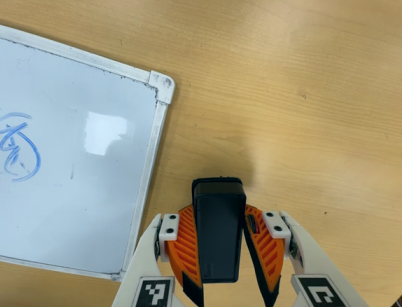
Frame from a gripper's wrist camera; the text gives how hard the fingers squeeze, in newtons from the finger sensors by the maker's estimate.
{"total": 7.9, "left": 6.9, "right": 8.8}